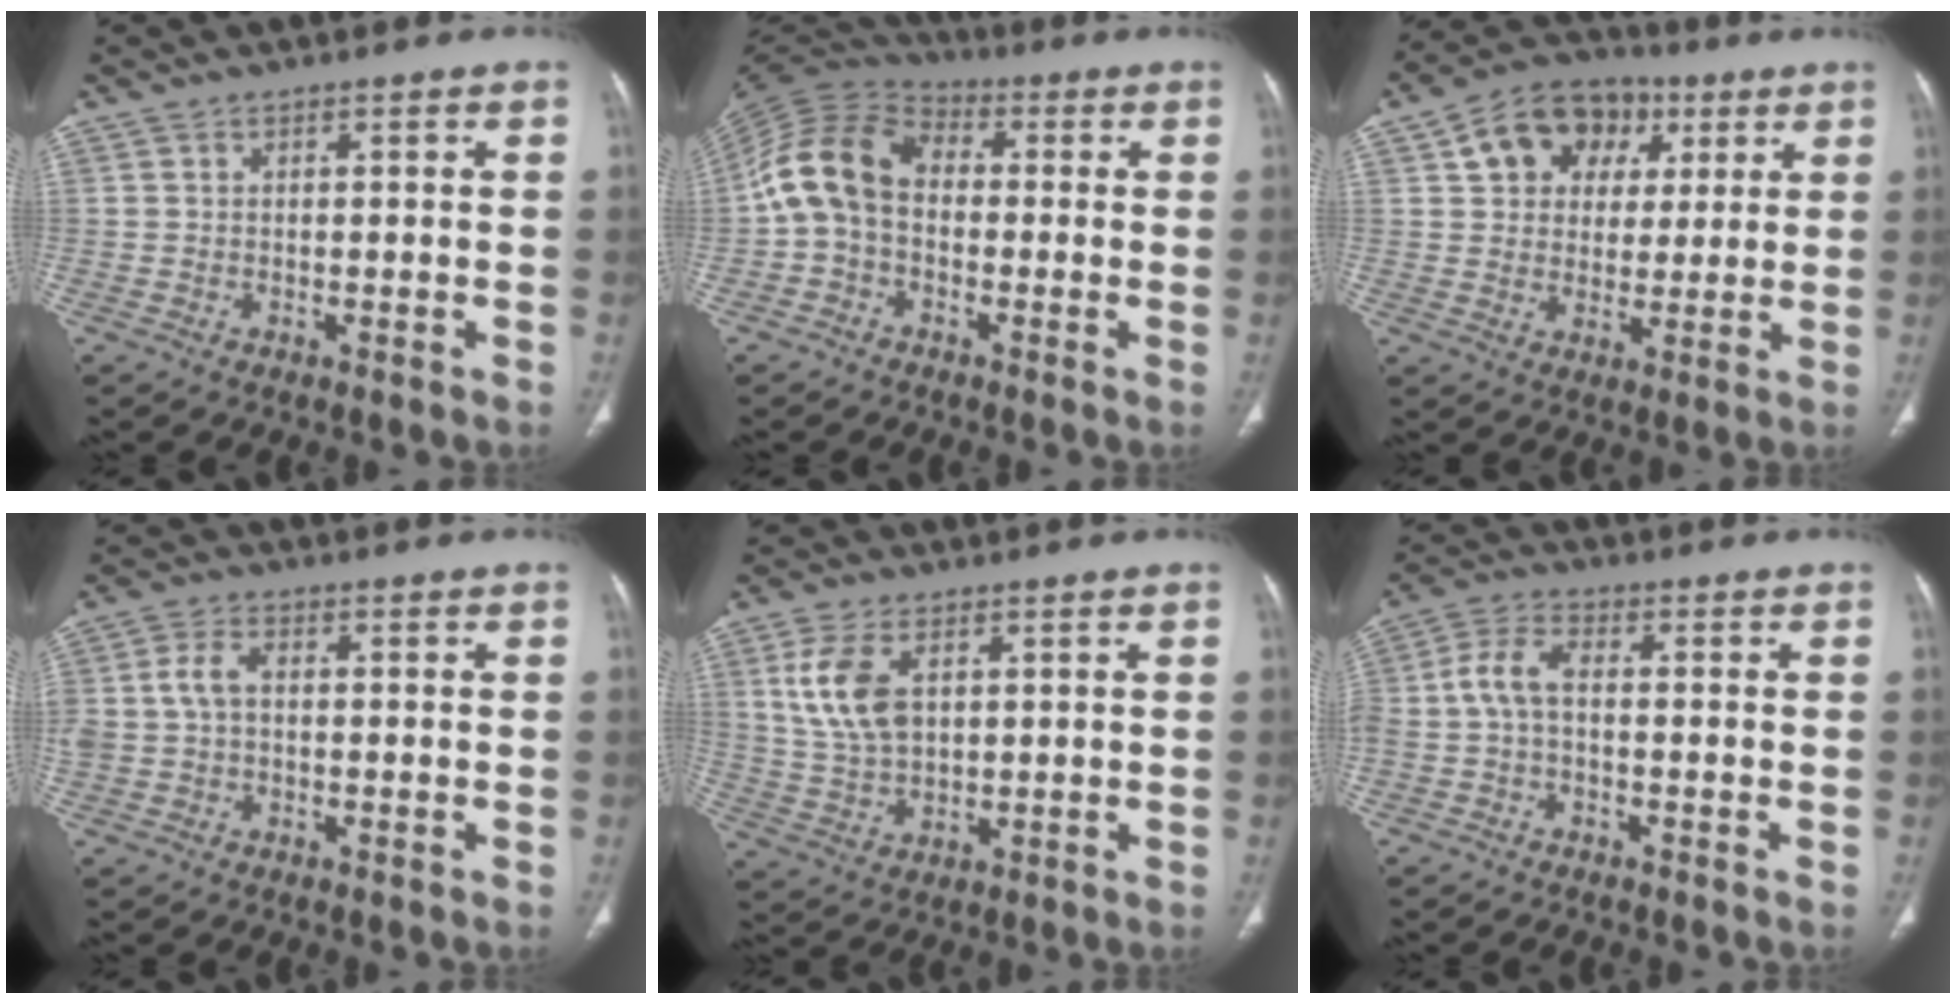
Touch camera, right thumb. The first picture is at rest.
{"total": 11.6, "force": [-0.9, 8.5, 7.9], "torque": [-0.149, 0.033, -0.033]}
{"total": 13.1, "force": [4.9, 10.2, 6.6], "torque": [-0.074, 0.003, 0.074]}
{"total": 4.8, "force": [1.1, 2.7, 3.8], "torque": [-0.095, 0.009, 0.023]}
{"total": 9.3, "force": [2.8, 5.4, 7.1], "torque": [-0.144, -0.004, 0.061]}
{"total": 5.8, "force": [-0.8, 2.9, 5.0], "torque": [-0.113, 0.020, -0.027]}